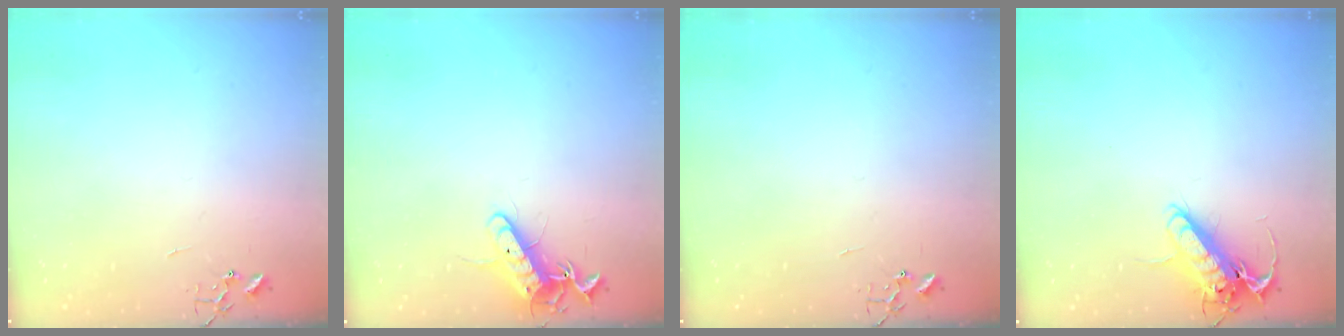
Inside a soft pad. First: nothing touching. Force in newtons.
{"total": 12.5, "press": 12.4, "slide": 1.0}
{"total": 0.0}
{"total": 13.3, "press": 13.1, "slide": 2.4}